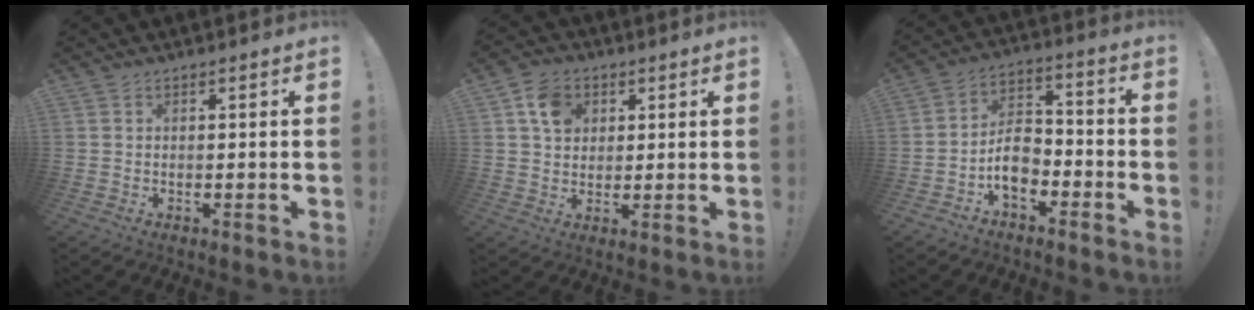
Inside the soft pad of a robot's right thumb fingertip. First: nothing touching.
{"total": 8.3, "force": [3.4, 6.8, 3.4], "torque": [-0.052, -0.003, 0.065]}
{"total": 9.3, "force": [-4.4, 6.4, 5.2], "torque": [-0.088, 0.032, -0.076]}